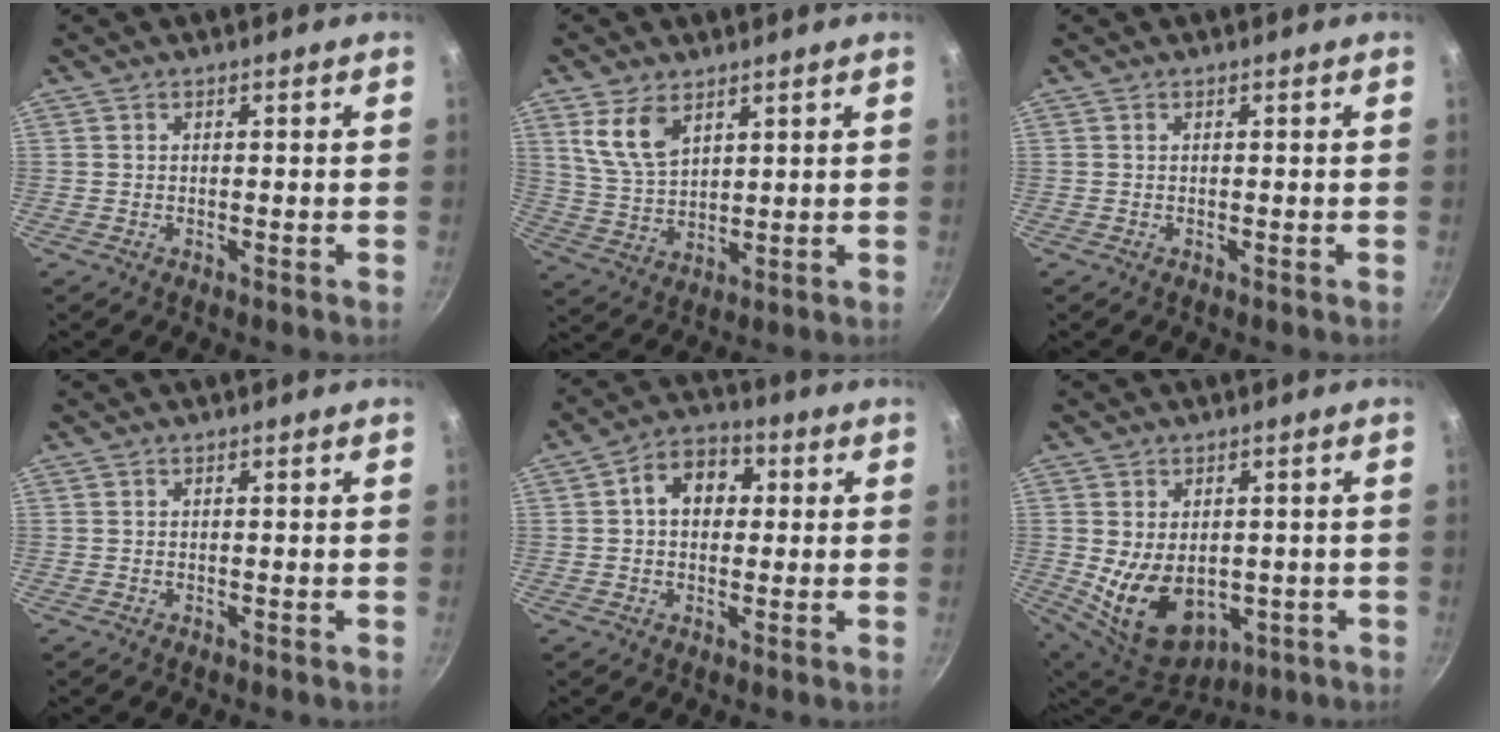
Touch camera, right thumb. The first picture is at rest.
{"total": 8.6, "force": [4.6, 4.7, 5.6], "torque": [-0.096, -0.025, 0.099]}
{"total": 0.0}
{"total": 0.0}
{"total": 8.9, "force": [1.5, 6.6, 5.8], "torque": [-0.053, 0.019, 0.009]}
{"total": 13.2, "force": [-1.3, 9.2, 9.5], "torque": [-0.139, -0.017, 0.009]}